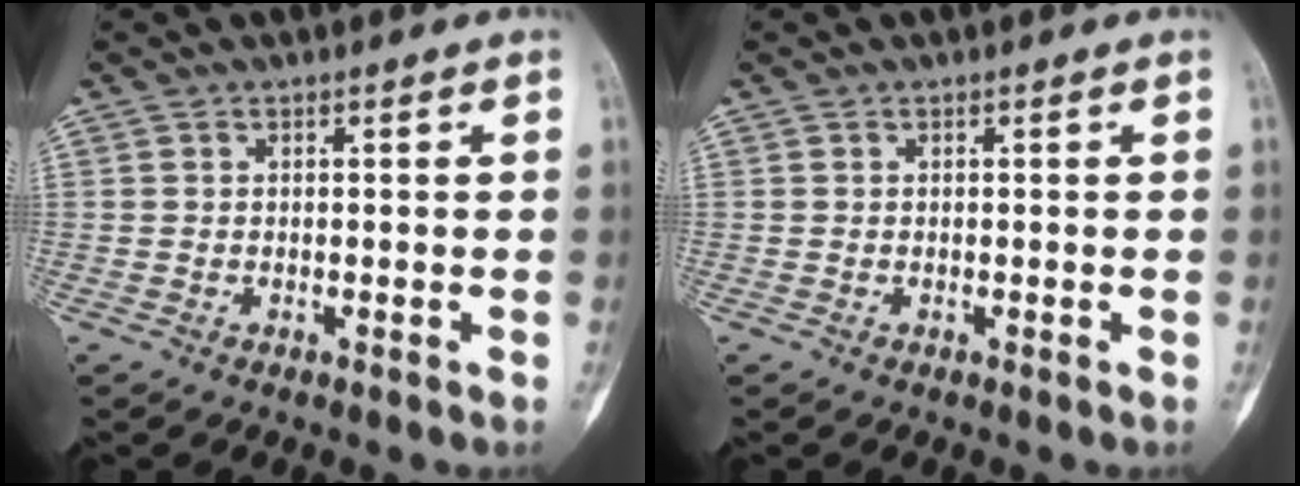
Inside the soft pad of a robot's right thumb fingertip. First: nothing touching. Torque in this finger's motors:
{"motor_torque": [0.00, 0.00, 0.04, -0.03, 0.00]}